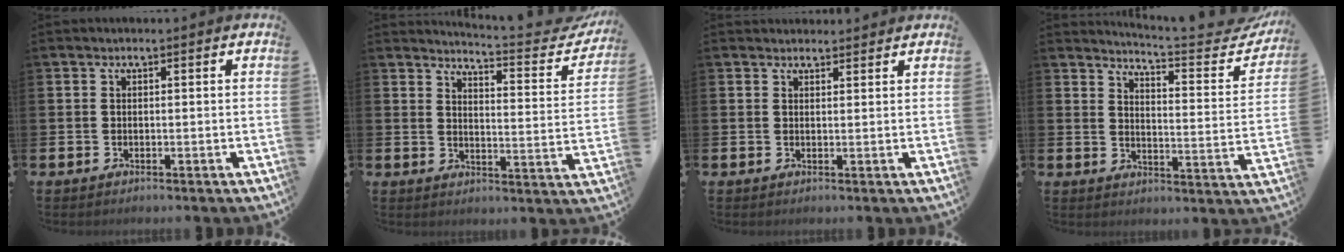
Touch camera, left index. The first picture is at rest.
{"total": 4.2, "force": [4.1, -0.1, 0.9], "torque": [-0.020, -0.045, 0.059]}
{"total": 1.7, "force": [1.6, 0.5, -0.1], "torque": [0.013, -0.006, 0.027]}
{"total": 5.1, "force": [4.8, -0.2, 1.6], "torque": [-0.028, -0.055, 0.069]}